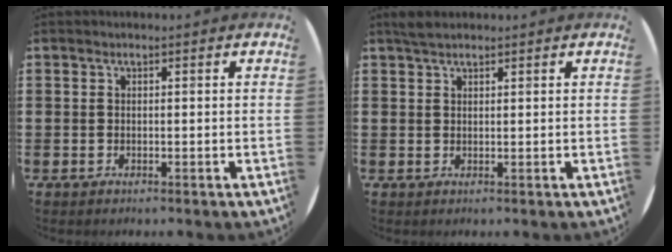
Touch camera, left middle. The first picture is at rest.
{"total": 1.7, "force": [1.5, 0.5, 0.6], "torque": [-0.015, 0.004, 0.028]}